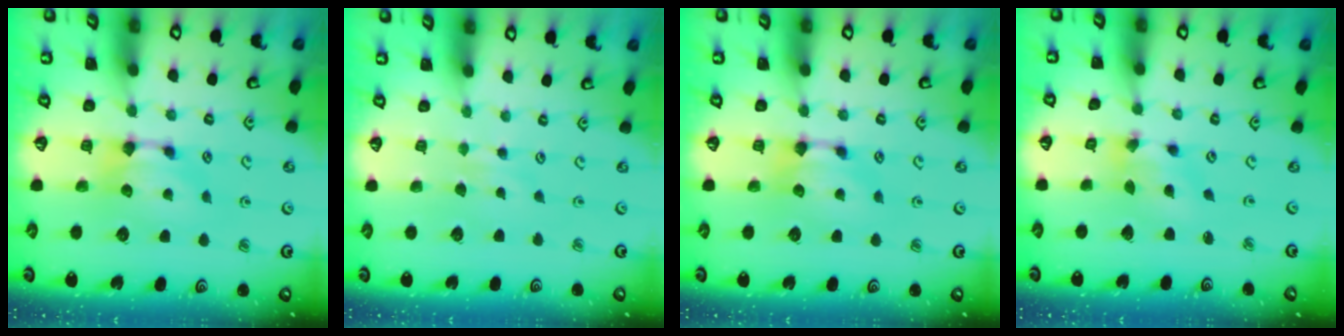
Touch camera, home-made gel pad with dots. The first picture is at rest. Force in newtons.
{"total": 2.4, "press": 2.4, "slide": 0.2}
{"total": 0.0}
{"total": 2.8, "press": 2.4, "slide": 1.5}